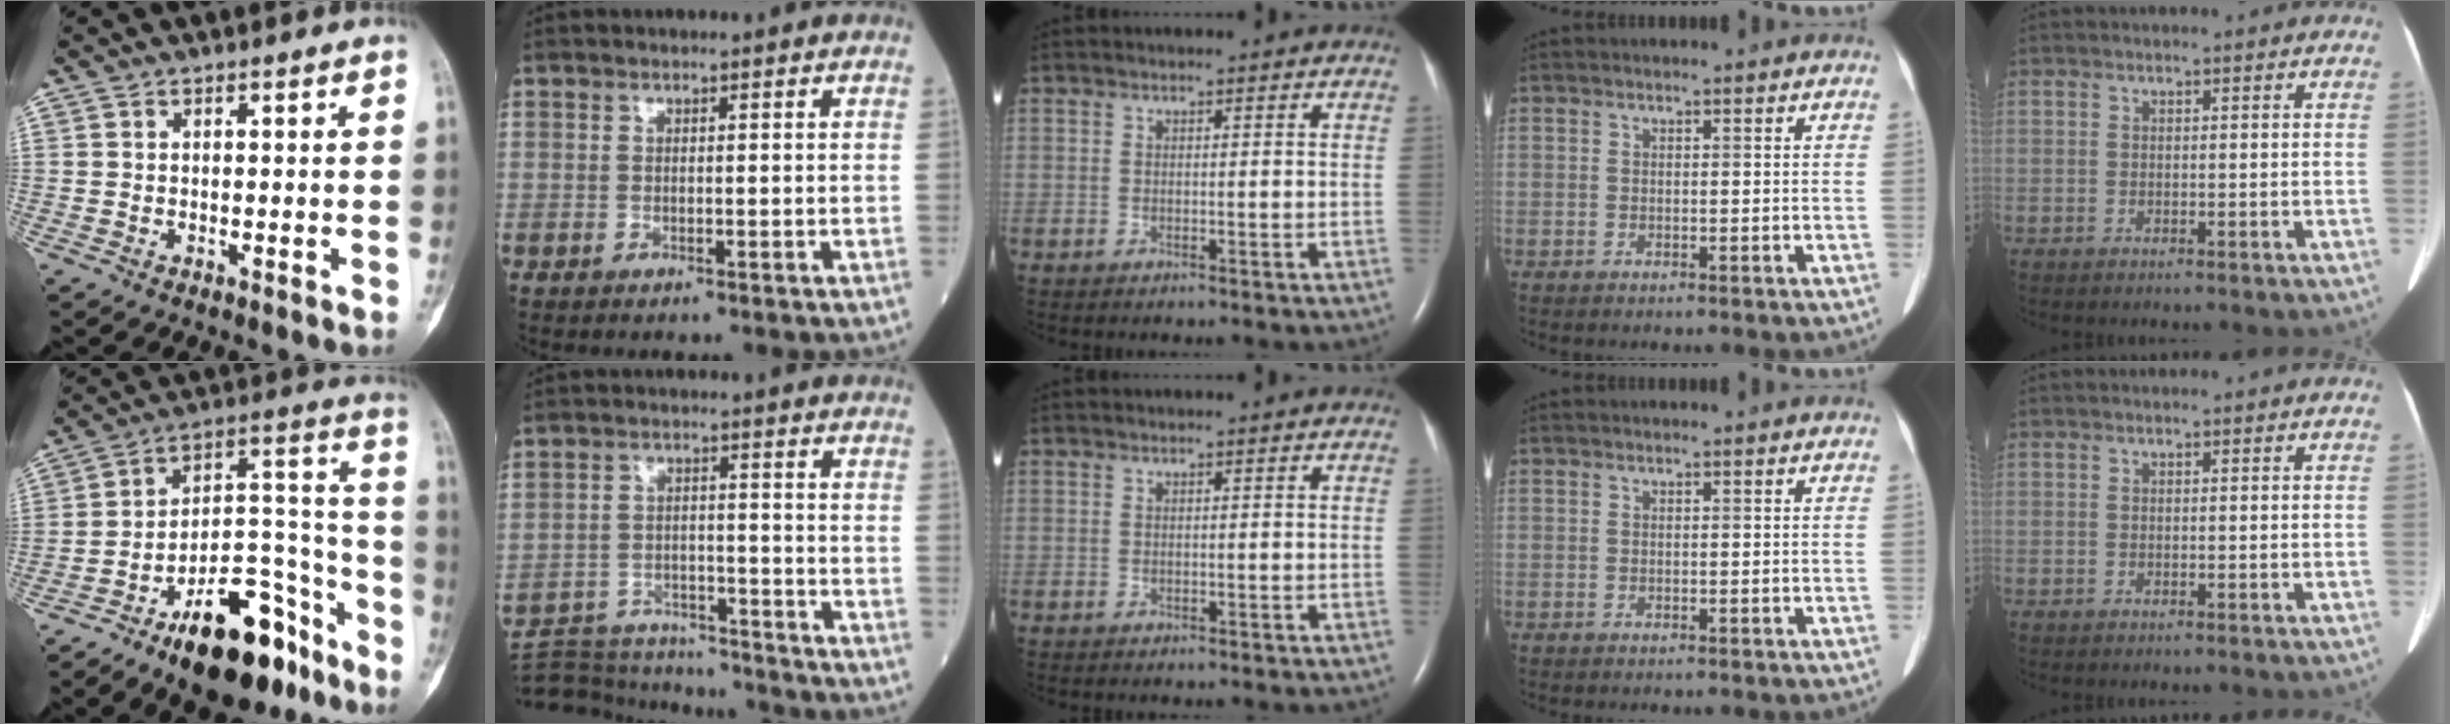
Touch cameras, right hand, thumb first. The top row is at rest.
{"thumb": {"total": 21.9, "force": [-14.2, 9.3, 13.9], "torque": [-0.165, 0.107, -0.226]}, "index": {"total": 14.1, "force": [-13.7, 2.7, 2.2], "torque": [-0.040, 0.013, -0.206]}}